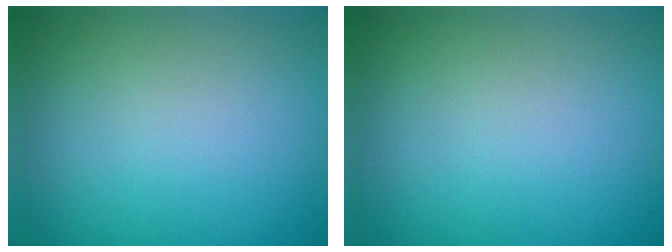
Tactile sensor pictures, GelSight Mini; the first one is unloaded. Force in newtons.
{"total": 0.0}